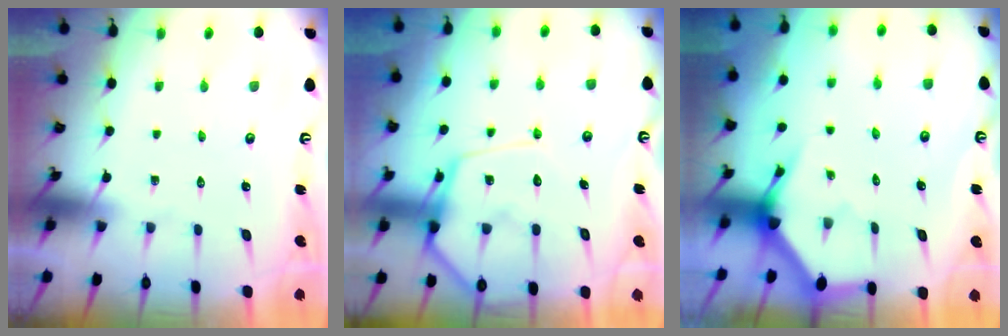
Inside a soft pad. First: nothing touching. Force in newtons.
{"total": 13.3, "press": 13.2, "slide": 1.3}
{"total": 3.4, "press": 3.4, "slide": 0.3}